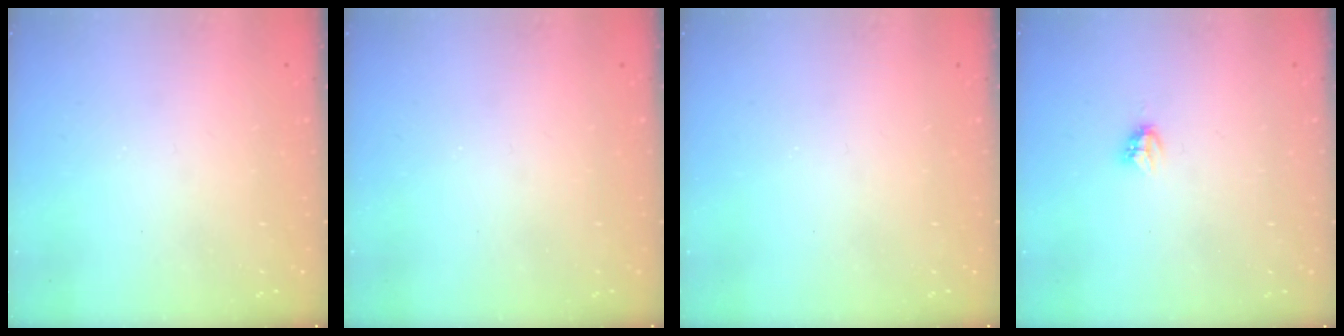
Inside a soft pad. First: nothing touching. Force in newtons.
{"total": 0.0}
{"total": 0.0}
{"total": 2.8, "press": 2.7, "slide": 0.4}